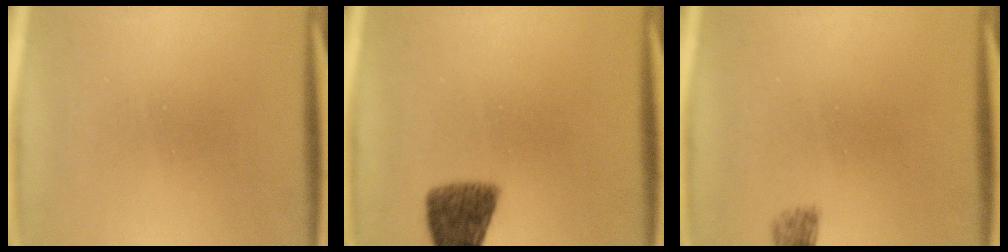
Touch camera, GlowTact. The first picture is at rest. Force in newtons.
{"total": 7.5}
{"total": 1.2}